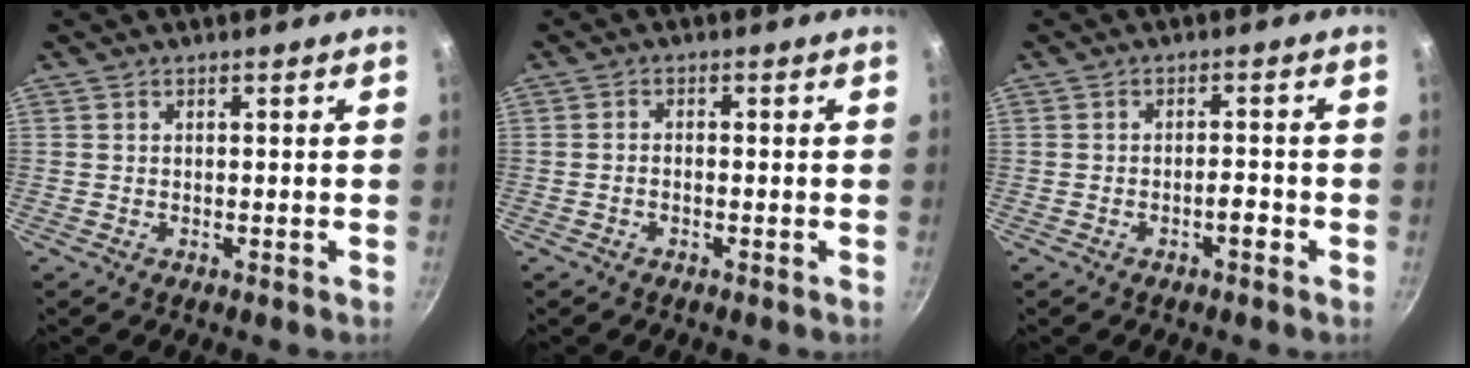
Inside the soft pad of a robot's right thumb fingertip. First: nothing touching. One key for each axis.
{"total": 1.3, "fx": -0.6, "fy": 0.7, "fz": 0.8, "tx": -0.016, "ty": 0.010, "tz": -0.014}
{"total": 2.4, "fx": -1.3, "fy": 0.9, "fz": 1.8, "tx": -0.022, "ty": 0.015, "tz": -0.022}